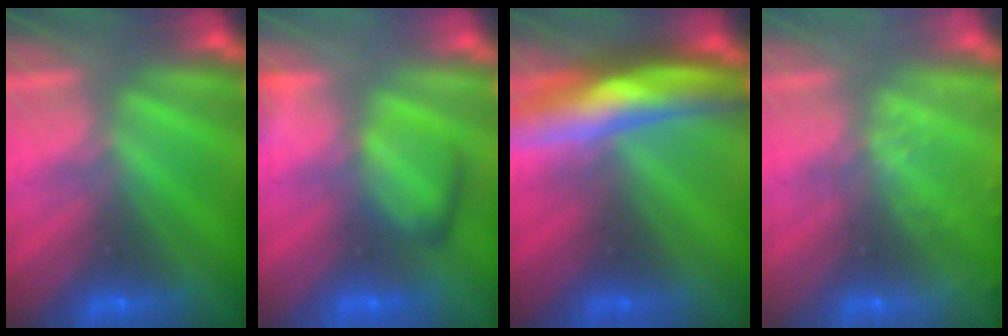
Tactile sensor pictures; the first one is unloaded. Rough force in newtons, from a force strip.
{"total": 2.5}
{"total": 6.5}
{"total": 2.4}